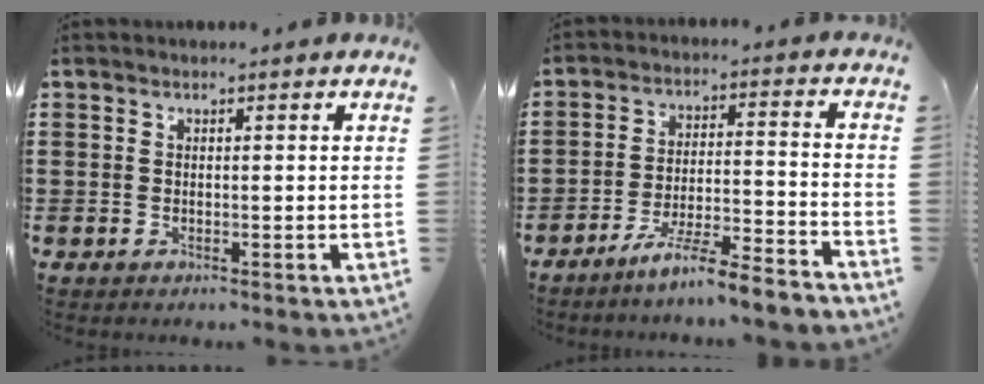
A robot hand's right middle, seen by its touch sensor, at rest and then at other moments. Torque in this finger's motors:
{"motor_torque": [2.14, 0.00, 0.31, 0.15]}